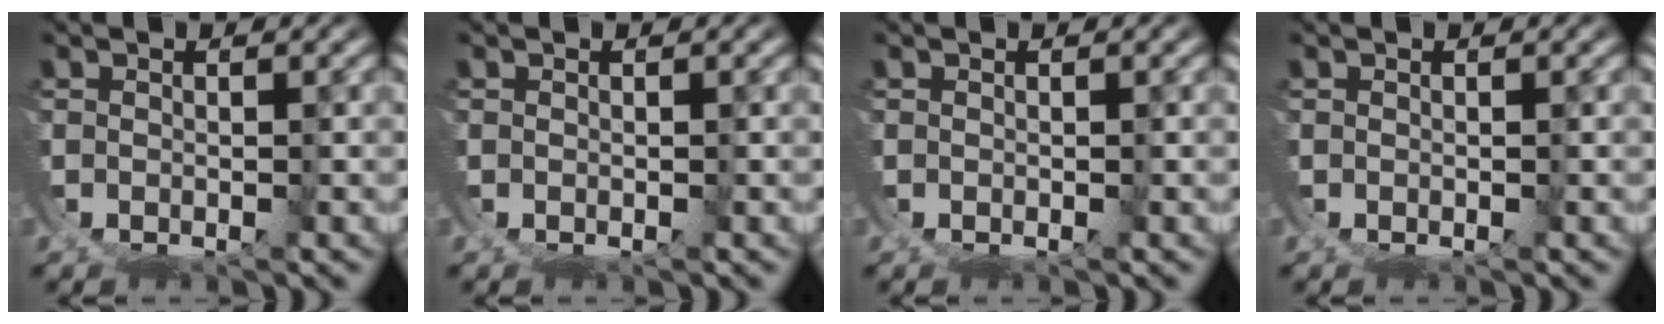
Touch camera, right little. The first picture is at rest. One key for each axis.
{"total": 0.0}
{"total": 0.0}
{"total": 0.0}